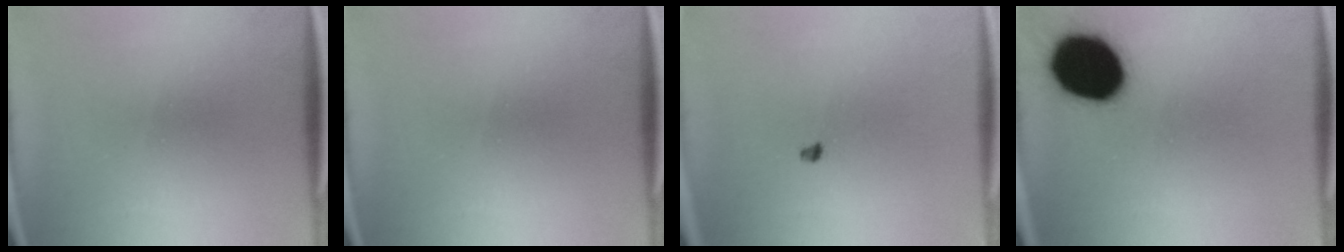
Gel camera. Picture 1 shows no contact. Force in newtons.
{"total": 0.0}
{"total": 1.1}
{"total": 17.7}